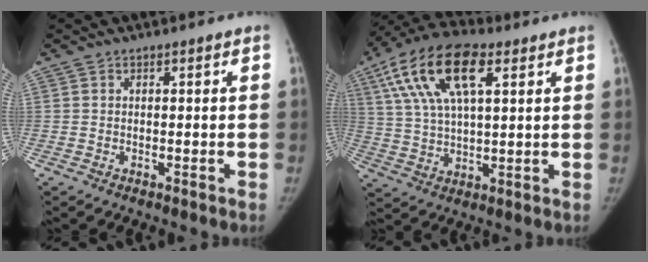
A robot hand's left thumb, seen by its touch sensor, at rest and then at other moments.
{"total": 17.2, "force": [7.1, 7.5, 13.8], "torque": [-0.261, 0.010, 0.125]}